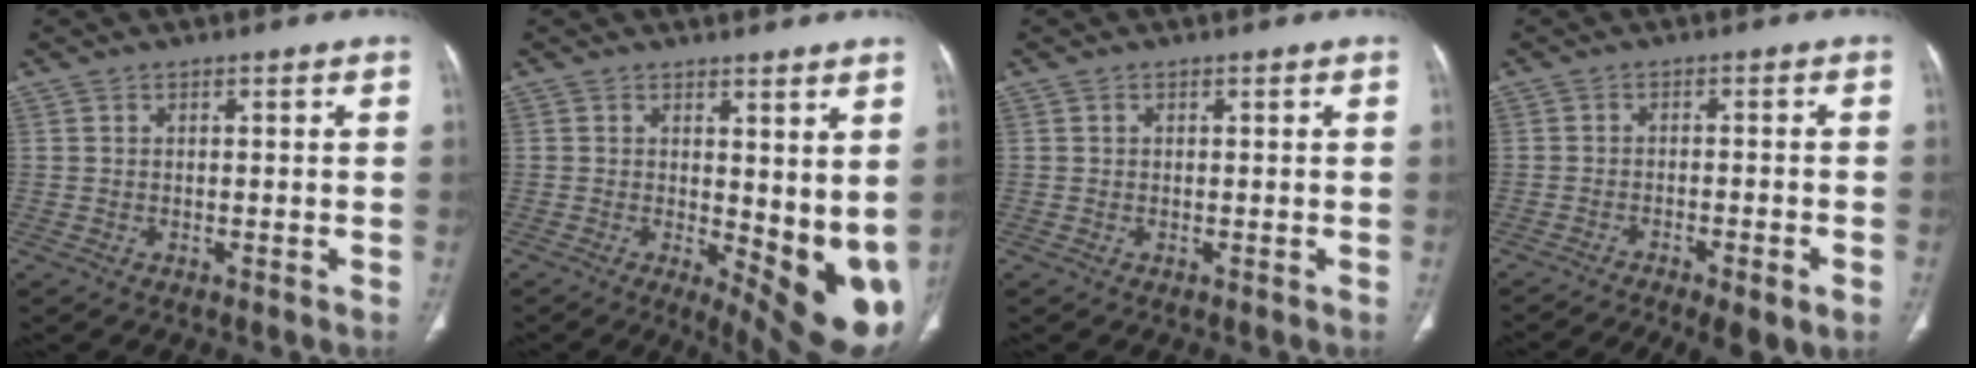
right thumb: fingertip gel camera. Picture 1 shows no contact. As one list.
[{"total": 12.3, "force": [1.1, 5.0, 11.2], "torque": [-0.134, -0.035, 0.030]}, {"total": 0.0}, {"total": 11.3, "force": [-7.6, 3.3, 7.8], "torque": [-0.120, 0.016, -0.107]}]